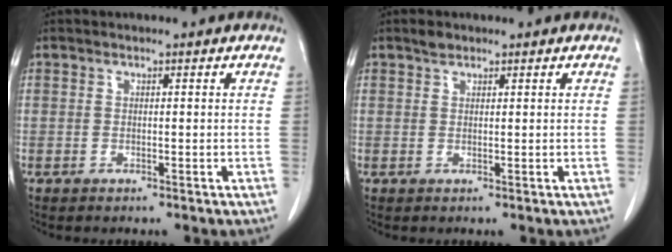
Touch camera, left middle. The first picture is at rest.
{"total": 1.2, "force": [1.0, 0.6, 0.4], "torque": [-0.012, 0.003, 0.018]}